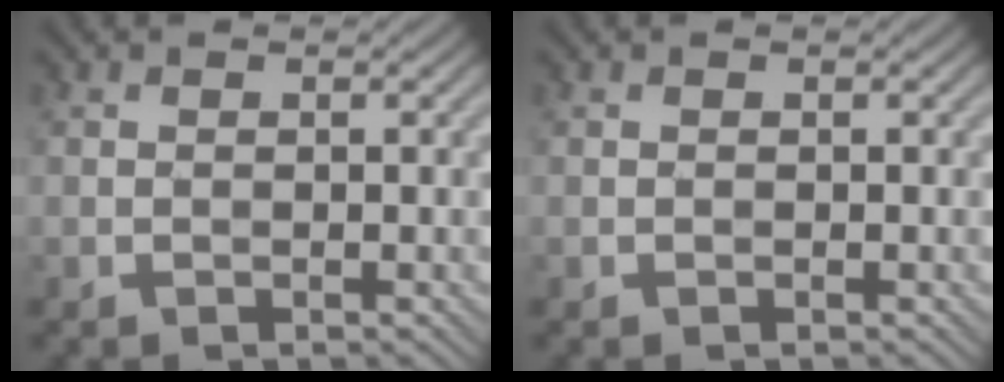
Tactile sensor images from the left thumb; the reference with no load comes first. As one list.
[{"total": 0.0}]